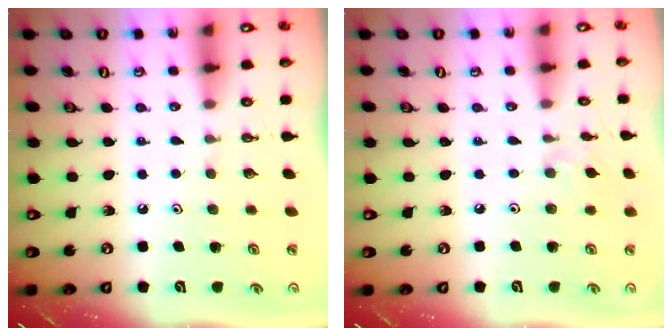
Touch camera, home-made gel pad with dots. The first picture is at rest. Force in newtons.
{"total": 2.4, "press": 2.4, "slide": 0.4}